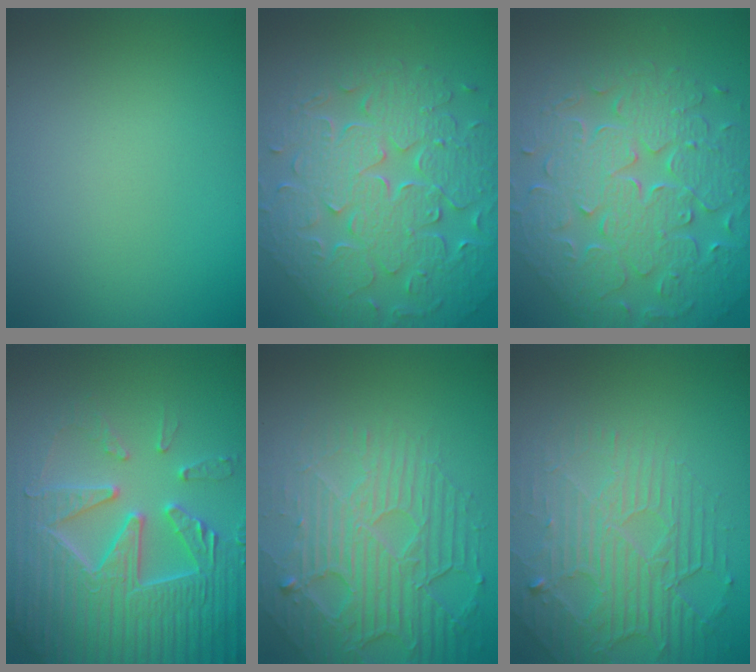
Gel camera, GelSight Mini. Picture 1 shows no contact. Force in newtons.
{"total": 9.1, "press": 6.7, "slide": 6.2}
{"total": 9.3, "press": 6.6, "slide": 6.5}
{"total": 7.6, "press": 7.5, "slide": 1.5}
{"total": 6.4, "press": 4.8, "slide": 4.3}
{"total": 3.8, "press": 3.4, "slide": 1.6}